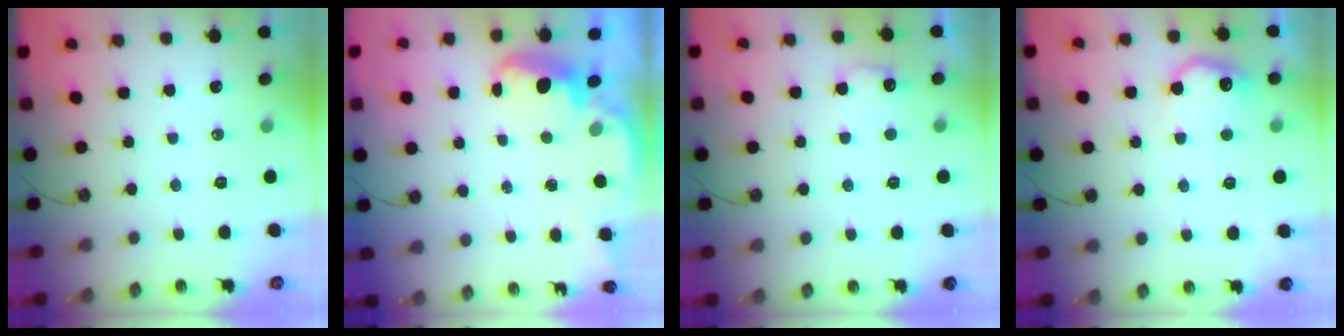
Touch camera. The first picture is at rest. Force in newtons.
{"total": 2.8, "press": 2.7, "slide": 0.6}
{"total": 7.5, "press": 7.5, "slide": 0.4}
{"total": 11.7, "press": 11.7, "slide": 0.4}